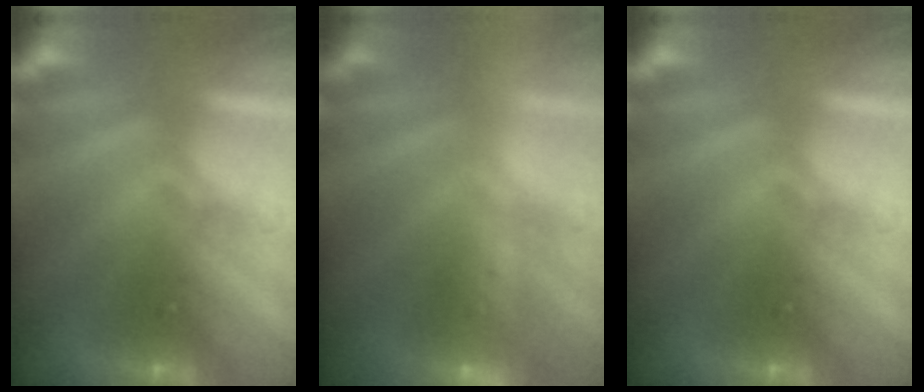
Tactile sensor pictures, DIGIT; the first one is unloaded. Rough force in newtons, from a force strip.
{"total": 2.3}
{"total": 0.0}